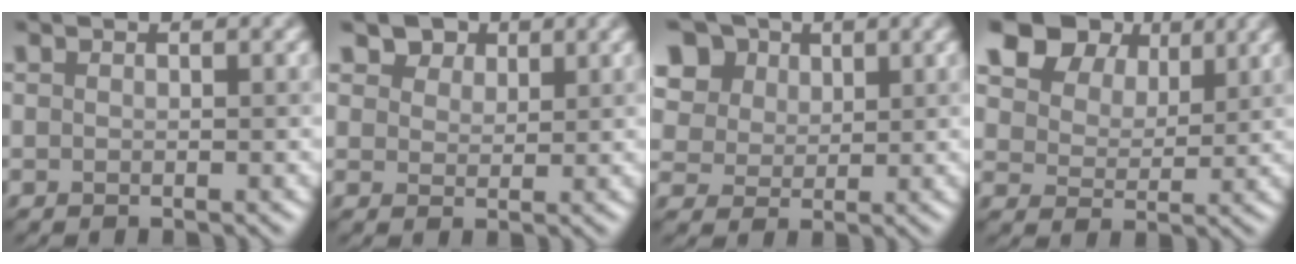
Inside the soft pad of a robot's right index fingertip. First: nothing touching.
{"total": 4.0, "force": [2.9, 2.5, 1.4], "torque": [-0.040, -0.012, 0.053]}
{"total": 10.2, "force": [5.7, 7.3, 4.4], "torque": [-0.114, 0.029, 0.086]}
{"total": 8.3, "force": [5.6, 5.0, 3.6], "torque": [-0.097, 0.004, 0.103]}